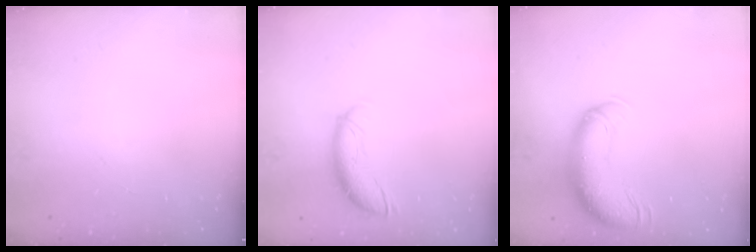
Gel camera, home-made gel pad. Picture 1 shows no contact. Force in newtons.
{"total": 10.5, "press": 10.5, "slide": 0.7}
{"total": 13.5, "press": 13.1, "slide": 3.5}